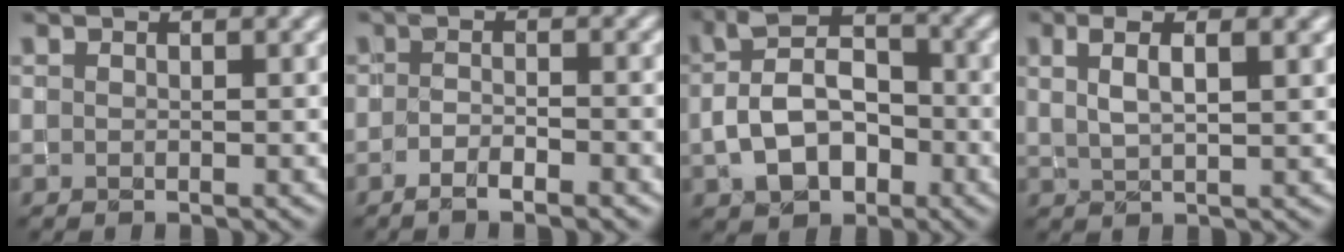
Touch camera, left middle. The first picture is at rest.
{"total": 2.7, "force": [-1.8, 0.5, 1.9], "torque": [-0.036, 0.004, -0.033]}
{"total": 6.5, "force": [-1.6, 4.3, 4.5], "torque": [-0.081, 0.012, -0.034]}
{"total": 4.2, "force": [2.2, 1.4, 3.3], "torque": [-0.048, 0.014, 0.028]}